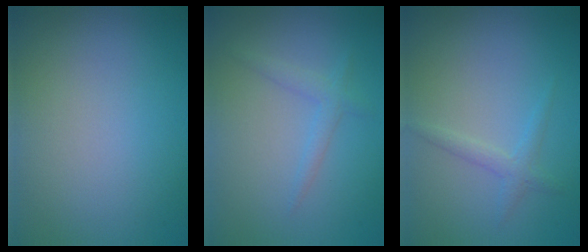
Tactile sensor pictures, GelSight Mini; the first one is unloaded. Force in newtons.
{"total": 1.4, "press": 1.4, "slide": 0.0}
{"total": 1.4, "press": 1.4, "slide": 0.0}